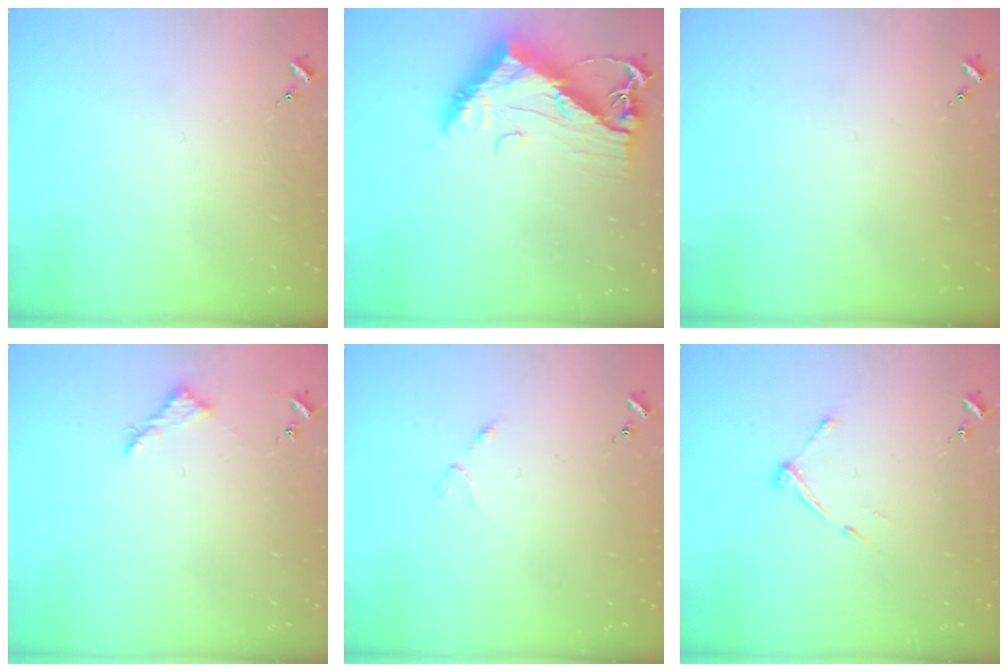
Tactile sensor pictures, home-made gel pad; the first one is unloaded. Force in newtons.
{"total": 14.0, "press": 14.0, "slide": 1.3}
{"total": 0.0}
{"total": 5.6, "press": 5.6, "slide": 0.6}
{"total": 2.5, "press": 2.4, "slide": 0.4}
{"total": 5.1, "press": 5.1, "slide": 0.6}